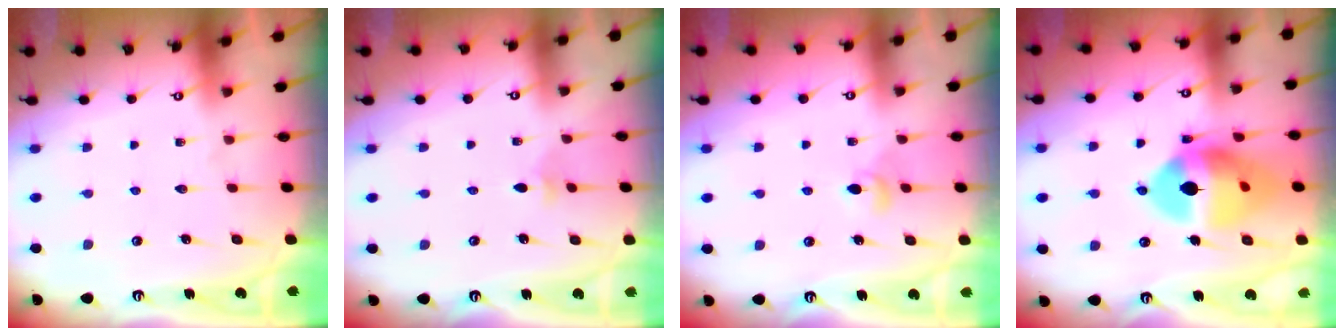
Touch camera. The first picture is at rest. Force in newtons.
{"total": 2.9, "press": 2.8, "slide": 0.8}
{"total": 4.6, "press": 4.5, "slide": 0.4}
{"total": 16.0, "press": 14.8, "slide": 6.1}